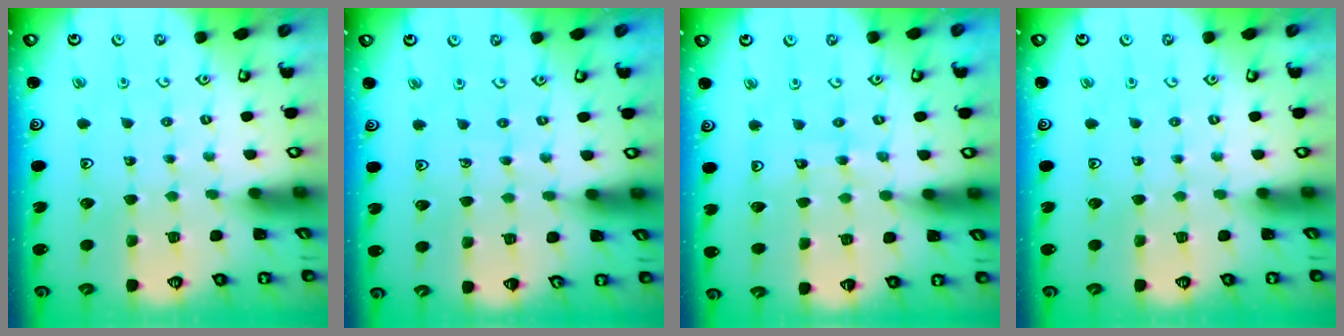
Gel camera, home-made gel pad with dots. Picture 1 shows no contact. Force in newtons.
{"total": 3.6, "press": 3.5, "slide": 1.0}
{"total": 8.6, "press": 8.5, "slide": 1.0}
{"total": 0.0}